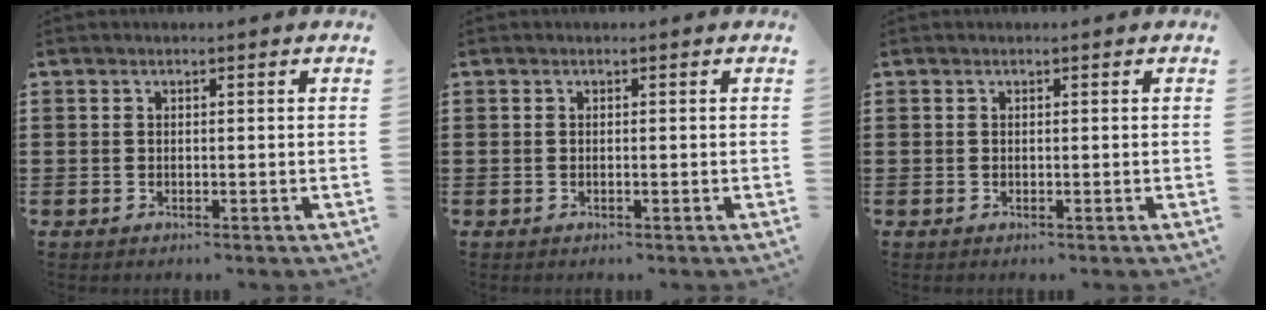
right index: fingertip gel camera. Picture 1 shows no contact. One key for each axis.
{"total": 0.0}
{"total": 0.0}